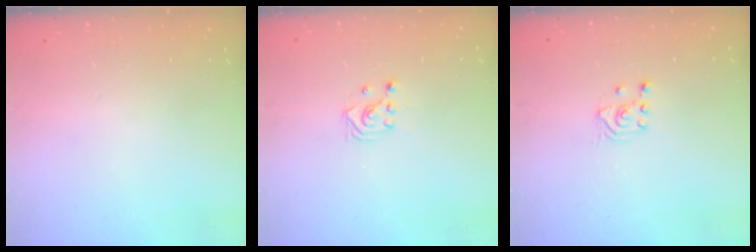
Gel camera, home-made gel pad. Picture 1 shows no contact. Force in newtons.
{"total": 2.9, "press": 2.7, "slide": 1.0}
{"total": 2.1, "press": 2.0, "slide": 0.8}